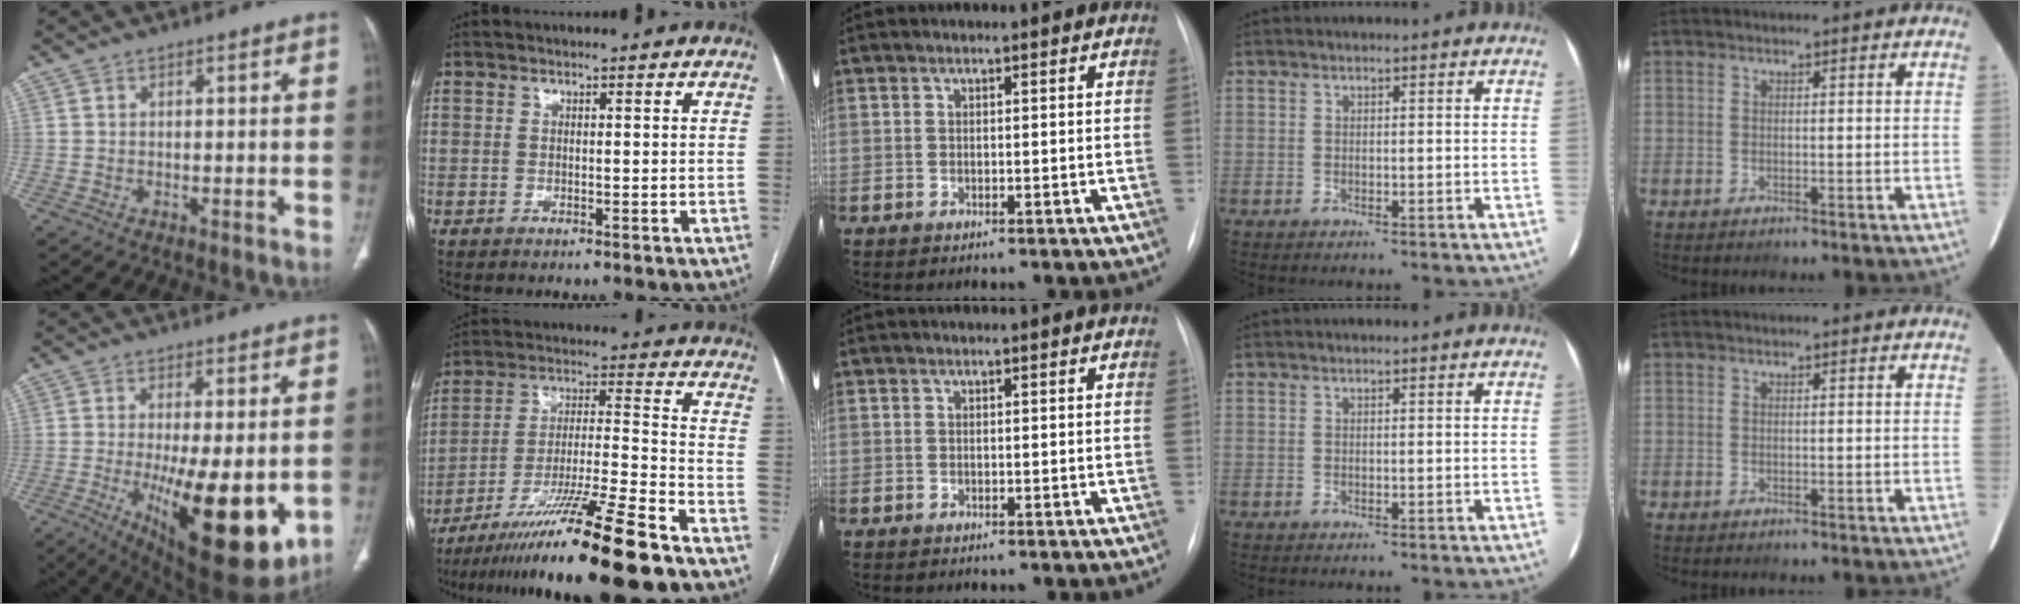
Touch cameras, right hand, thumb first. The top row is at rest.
{"thumb": {"total": 18.9, "force": [-3.9, 6.2, 17.5], "torque": [-0.253, -0.034, -0.038]}, "index": {"total": 19.7, "force": [-14.6, -1.0, 13.2], "torque": [-0.216, -0.030, -0.251]}}